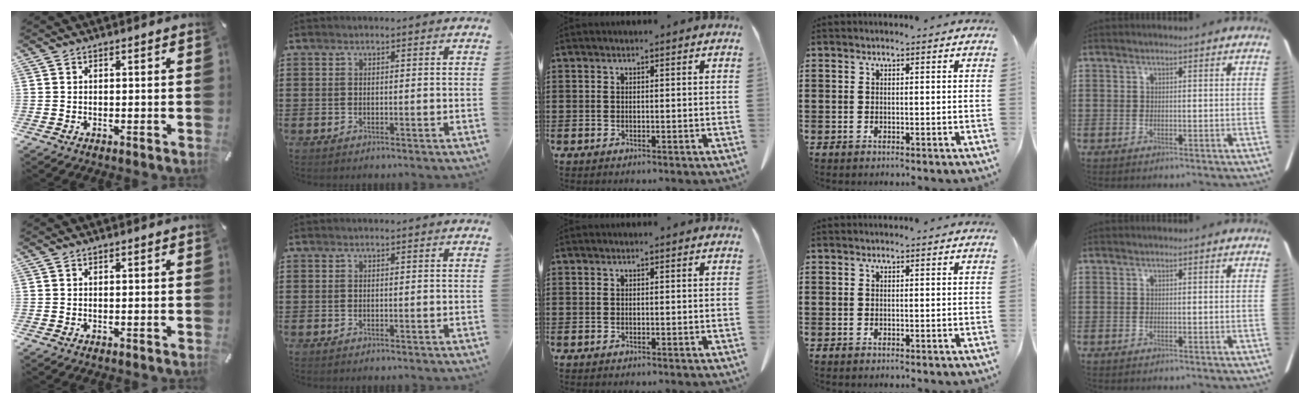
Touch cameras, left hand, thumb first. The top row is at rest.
{}